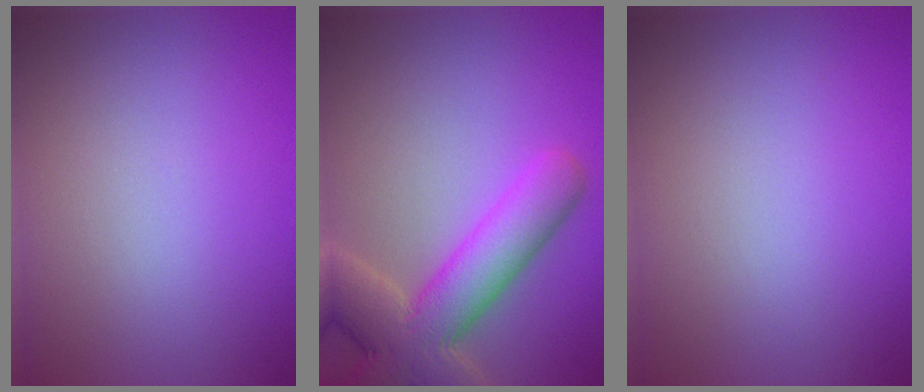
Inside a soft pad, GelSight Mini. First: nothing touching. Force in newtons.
{"total": 8.8, "press": 8.8, "slide": 0.8}
{"total": 0.0}